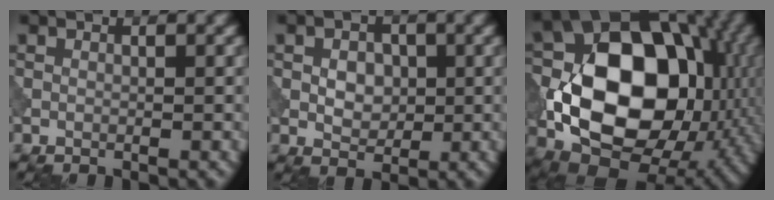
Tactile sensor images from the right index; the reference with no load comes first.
{"total": 3.0, "force": [0.2, 2.2, 2.0], "torque": [-0.036, 0.000, 0.001]}
{"total": 15.2, "force": [-1.0, 10.5, 10.9], "torque": [-0.169, 0.002, -0.030]}